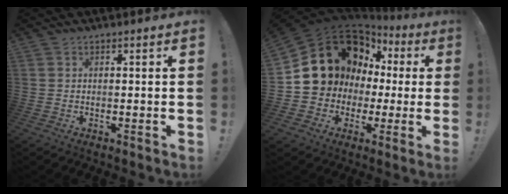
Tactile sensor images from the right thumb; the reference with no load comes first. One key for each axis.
{"total": 17.5, "fx": 6.6, "fy": 14.3, "fz": 7.7, "tx": -0.106, "ty": -0.042, "tz": 0.156}